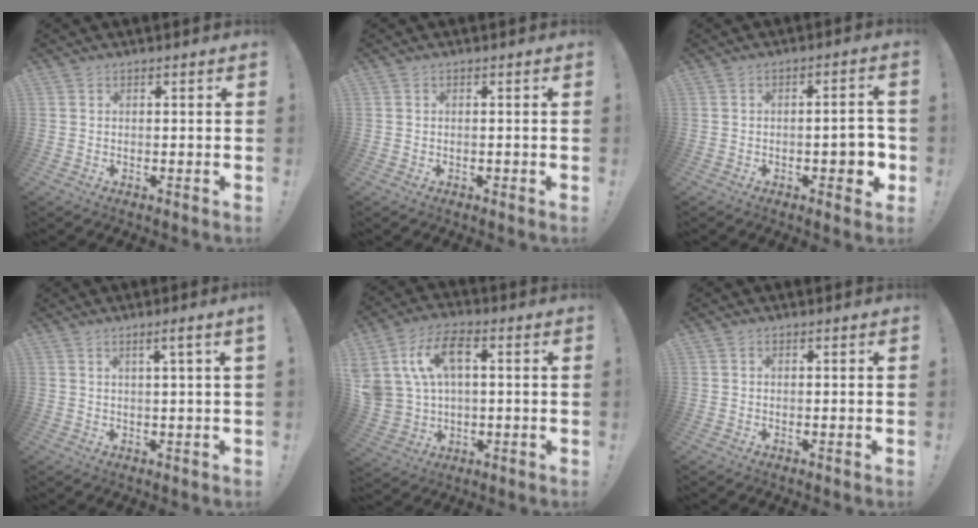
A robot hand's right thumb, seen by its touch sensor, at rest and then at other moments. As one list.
[{"total": 0.8, "force": [-0.4, 0.6, 0.2], "torque": [-0.007, 0.004, -0.006]}, {"total": 5.9, "force": [-2.0, 2.2, 5.1], "torque": [-0.057, 0.008, -0.031]}, {"total": 3.4, "force": [1.4, -0.7, 3.1], "torque": [-0.050, -0.006, 0.018]}, {"total": 13.1, "force": [4.1, 8.8, 8.7], "torque": [-0.172, -0.008, 0.080]}, {"total": 0.0}]